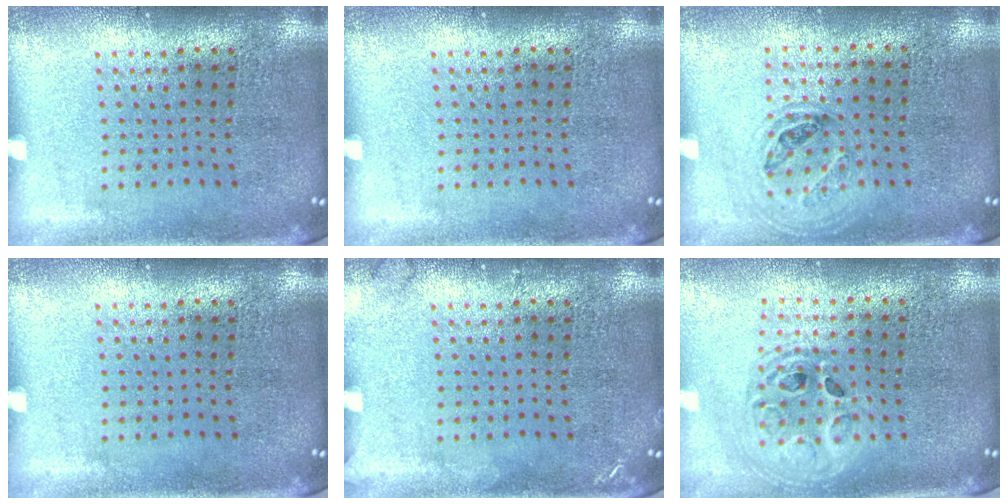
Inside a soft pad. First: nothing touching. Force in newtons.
{"total": 0.0}
{"total": 1.1, "press": 1.0, "slide": 0.5}
{"total": 0.0}
{"total": 1.1, "press": 1.1, "slide": 0.1}
{"total": 1.9, "press": 1.5, "slide": 1.1}